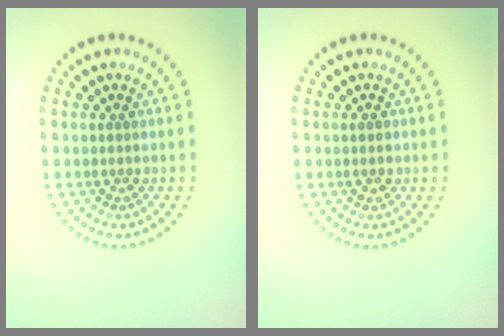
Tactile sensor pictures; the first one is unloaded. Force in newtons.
{"total": 1.1, "press": 1.1, "slide": 0.0}